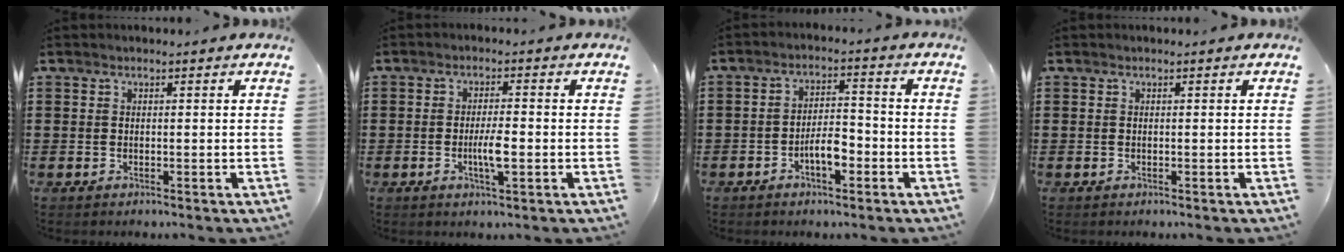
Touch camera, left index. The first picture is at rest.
{"total": 4.1, "force": [-0.9, 0.9, 3.9], "torque": [-0.075, -0.001, -0.019]}
{"total": 4.9, "force": [-2.2, 1.9, 3.9], "torque": [-0.073, 0.008, -0.044]}
{"total": 0.0}